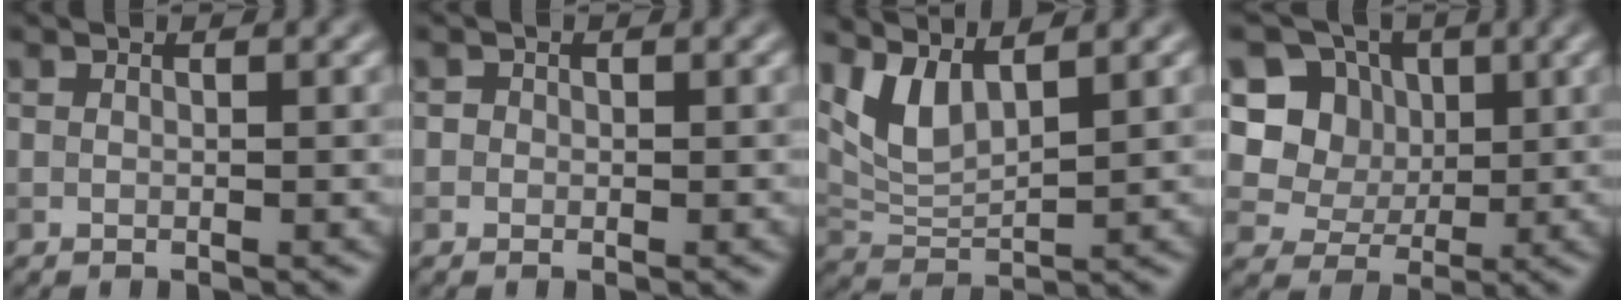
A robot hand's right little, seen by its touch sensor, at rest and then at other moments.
{"total": 0.7, "force": [0.1, 0.7, 0.1], "torque": [0.005, -0.005, -0.003]}
{"total": 4.2, "force": [2.6, 1.6, 2.8], "torque": [-0.067, -0.007, 0.057]}
{"total": 7.3, "force": [2.1, 6.4, 2.9], "torque": [-0.054, 0.007, 0.029]}